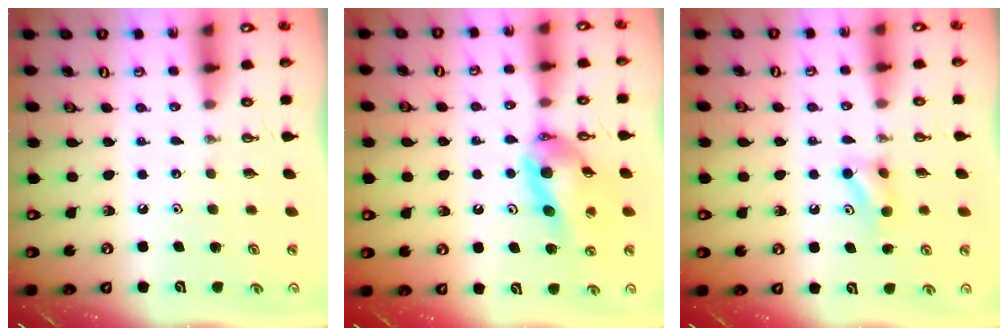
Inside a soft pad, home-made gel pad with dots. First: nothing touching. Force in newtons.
{"total": 12.2, "press": 12.1, "slide": 1.8}
{"total": 5.3, "press": 5.2, "slide": 0.6}